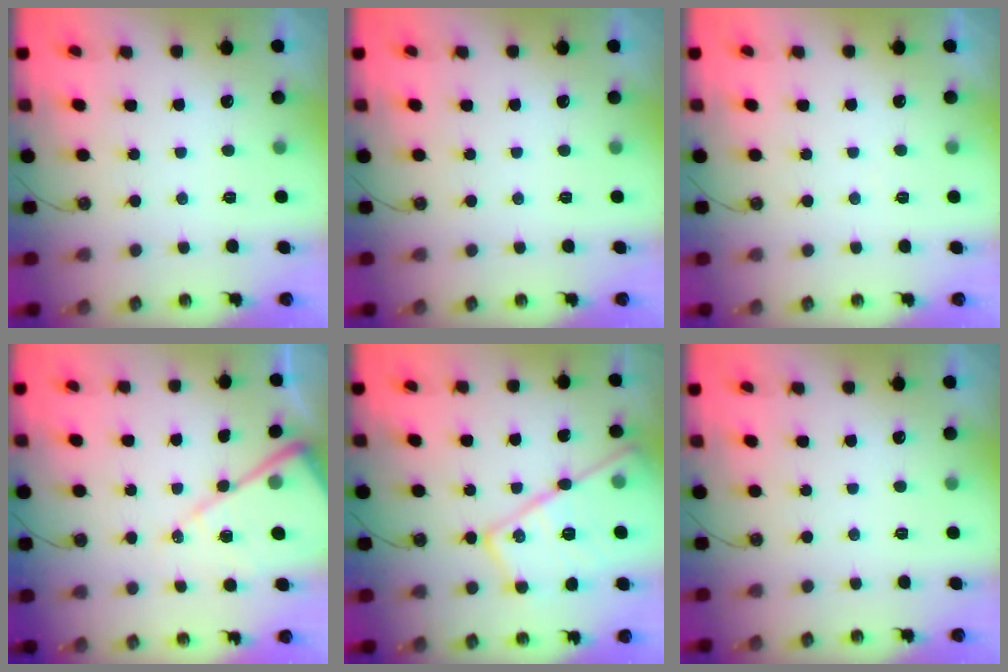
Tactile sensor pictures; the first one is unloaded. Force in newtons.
{"total": 0.0}
{"total": 2.3, "press": 2.2, "slide": 0.4}
{"total": 12.7, "press": 12.6, "slide": 1.2}
{"total": 21.1, "press": 21.0, "slide": 1.7}
{"total": 0.0}